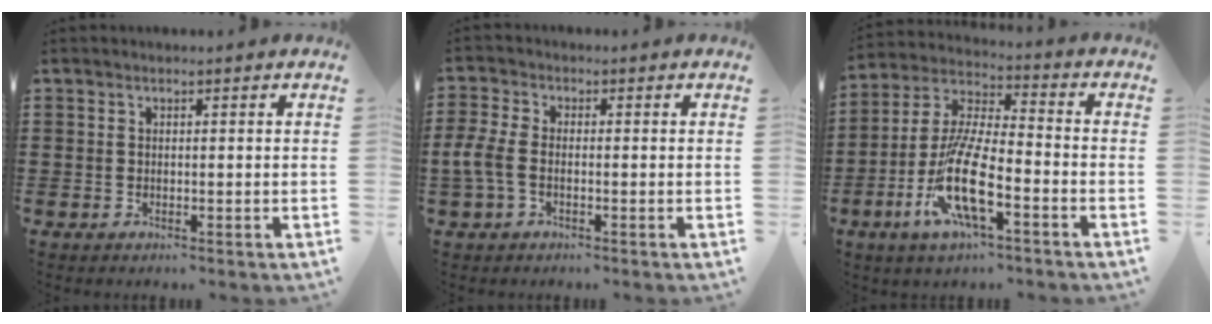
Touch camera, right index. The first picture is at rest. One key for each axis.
{"total": 4.0, "fx": -1.3, "fy": 2.0, "fz": 3.2, "tx": -0.092, "ty": -0.011, "tz": -0.033}
{"total": 13.0, "fx": -6.0, "fy": 3.3, "fz": 11.0, "tx": -0.252, "ty": -0.012, "tz": -0.122}